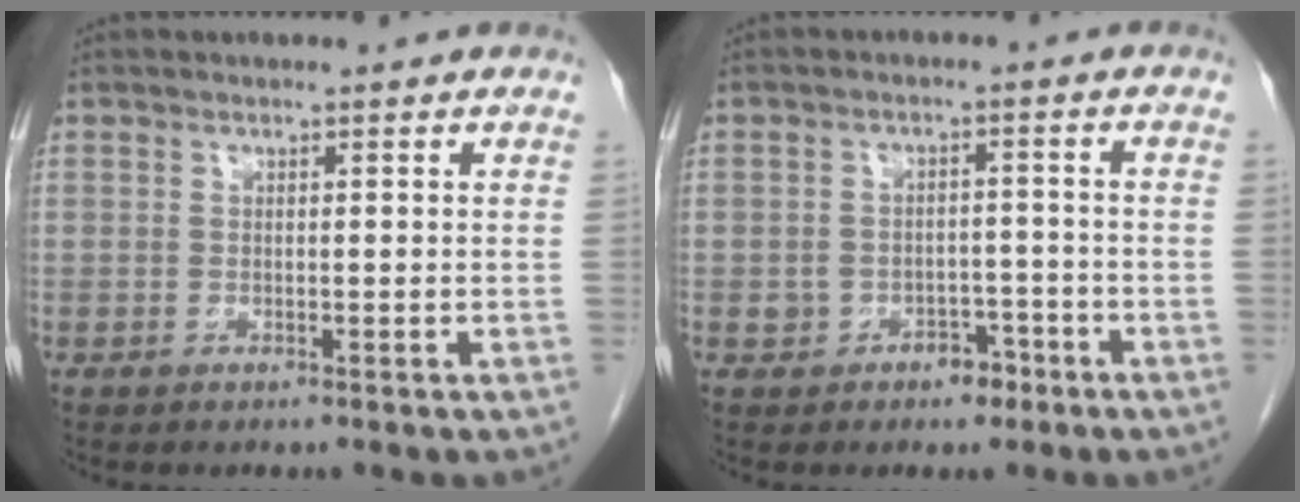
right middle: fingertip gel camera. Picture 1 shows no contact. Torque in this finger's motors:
{"motor_torque": [-0.02, 0.06, 0.00, 0.00]}